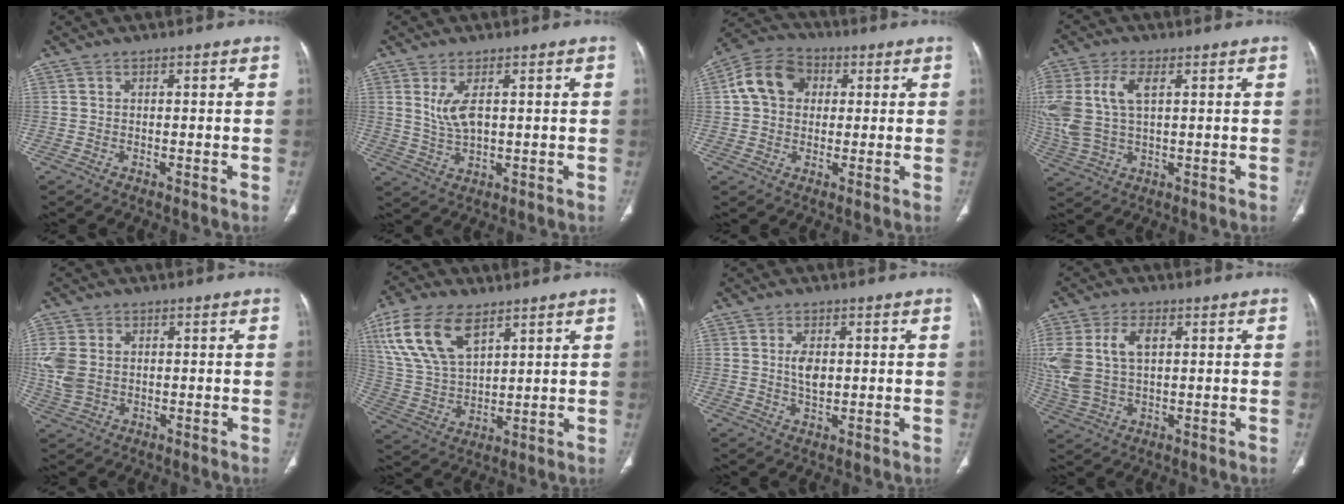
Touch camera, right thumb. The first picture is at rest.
{"total": 5.3, "force": [1.5, 2.3, 4.6], "torque": [-0.093, -0.010, 0.040]}
{"total": 10.4, "force": [2.0, 8.3, 6.0], "torque": [-0.094, 0.018, 0.024]}
{"total": 11.6, "force": [2.9, 6.3, 9.4], "torque": [-0.231, 0.012, 0.065]}
{"total": 7.2, "force": [0.7, 5.3, 4.8], "torque": [-0.115, 0.006, 0.021]}
{"total": 15.8, "force": [8.0, 8.4, 10.8], "torque": [-0.206, -0.018, 0.162]}
{"total": 4.0, "force": [0.6, 2.2, 3.2], "torque": [-0.054, -0.007, 0.014]}
{"total": 11.8, "force": [2.6, 7.0, 9.2], "torque": [-0.210, 0.012, 0.060]}